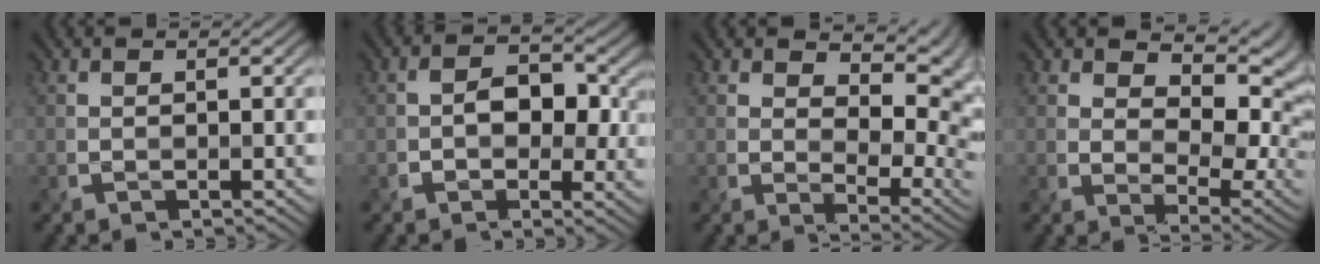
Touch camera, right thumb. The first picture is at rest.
{"total": 5.2, "force": [0.0, 4.0, 3.4], "torque": [-0.048, -0.006, -0.004]}
{"total": 9.5, "force": [4.6, 5.1, 6.6], "torque": [-0.103, -0.014, 0.085]}
{"total": 10.7, "force": [3.6, 6.8, 7.5], "torque": [-0.115, -0.015, 0.073]}